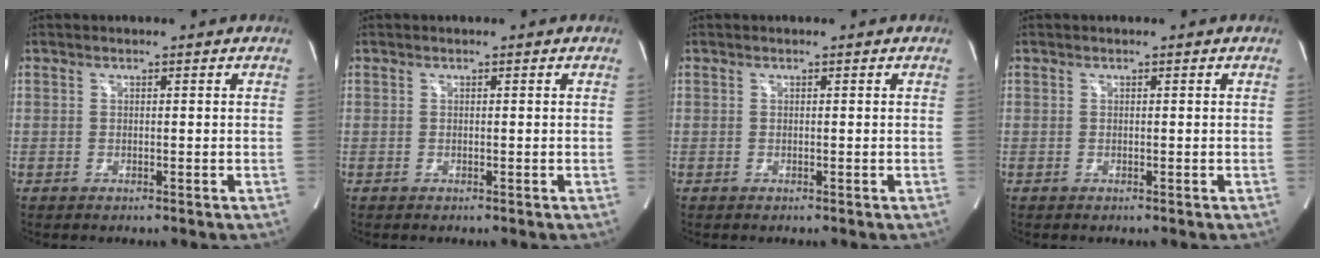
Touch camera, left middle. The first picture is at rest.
{"total": 0.0}
{"total": 0.0}
{"total": 0.0}